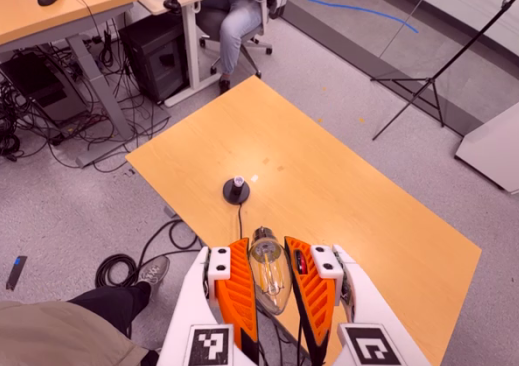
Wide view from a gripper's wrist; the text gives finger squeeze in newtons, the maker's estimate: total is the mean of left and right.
{"total": 21.0, "left": 22.0, "right": 19.9}